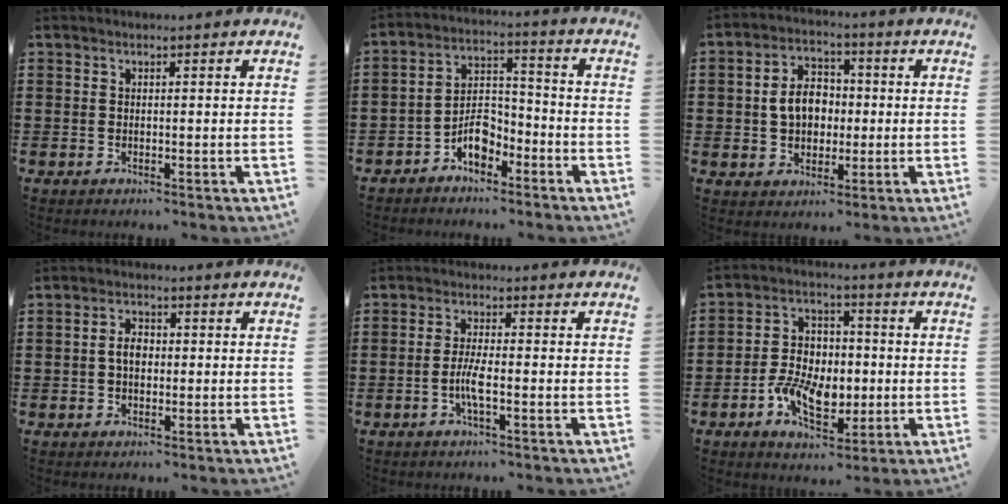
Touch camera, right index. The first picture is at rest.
{"total": 6.0, "force": [-3.9, 3.2, 3.2], "torque": [-0.062, 0.017, -0.073]}
{"total": 6.2, "force": [-0.2, 4.7, 4.1], "torque": [-0.087, 0.010, -0.010]}
{"total": 3.0, "force": [-0.1, 1.8, 2.5], "torque": [-0.049, 0.006, -0.004]}
{"total": 4.0, "force": [-1.3, 0.7, 3.7], "torque": [-0.085, -0.006, -0.031]}
{"total": 8.8, "force": [-2.2, 6.0, 6.0], "torque": [-0.119, 0.011, -0.040]}